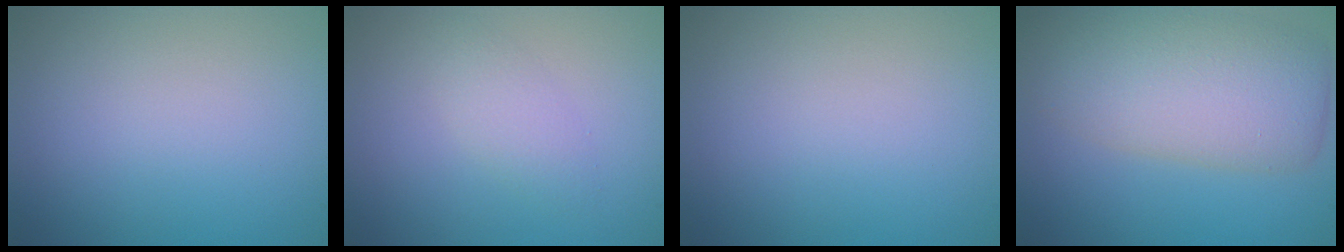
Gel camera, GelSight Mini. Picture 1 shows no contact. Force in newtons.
{"total": 1.8, "press": 1.8, "slide": 0.0}
{"total": 0.0}
{"total": 8.2, "press": 8.2, "slide": 0.3}